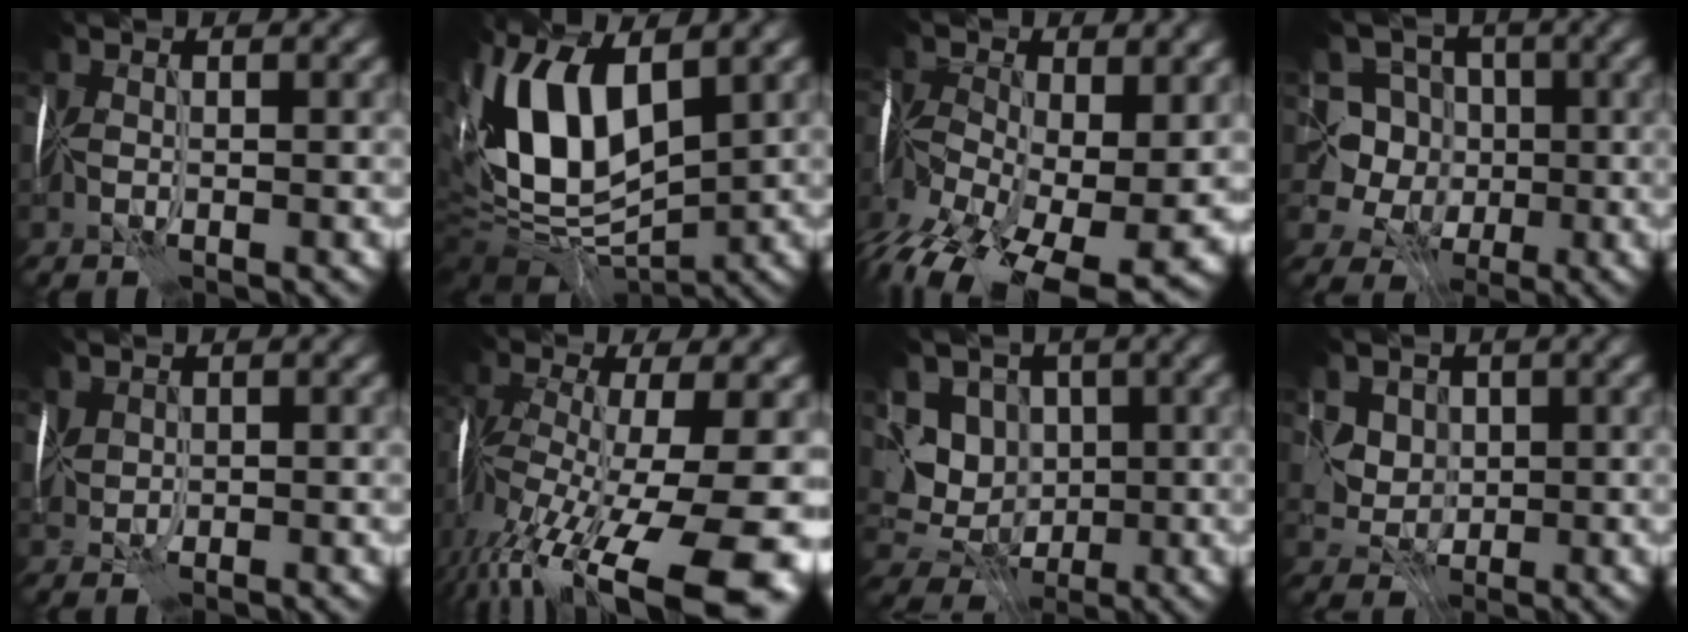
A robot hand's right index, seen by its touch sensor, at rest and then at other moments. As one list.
[{"total": 11.3, "force": [2.3, 6.1, 9.2], "torque": [-0.194, 0.012, 0.036]}, {"total": 16.9, "force": [-7.7, 9.2, 11.8], "torque": [-0.218, -0.024, -0.101]}, {"total": 7.6, "force": [0.7, 7.4, 1.7], "torque": [-0.038, 0.038, -0.021]}, {"total": 0.9, "force": [0.4, 0.7, 0.3], "torque": [-0.016, 0.006, 0.011]}, {"total": 15.6, "force": [-6.3, 5.4, 13.1], "torque": [-0.238, -0.024, -0.088]}, {"total": 4.8, "force": [0.8, 4.6, 1.4], "torque": [-0.031, -0.001, 0.007]}, {"total": 3.3, "force": [1.7, 2.8, 0.5], "torque": [-0.028, 0.010, 0.043]}]